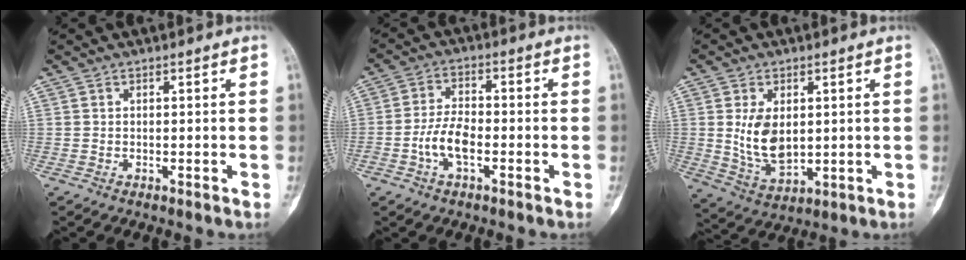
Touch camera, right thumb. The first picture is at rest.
{"total": 6.4, "force": [-2.2, 3.2, 5.1], "torque": [-0.100, 0.020, -0.045]}
{"total": 9.2, "force": [1.2, 5.7, 7.1], "torque": [-0.114, -0.015, 0.039]}